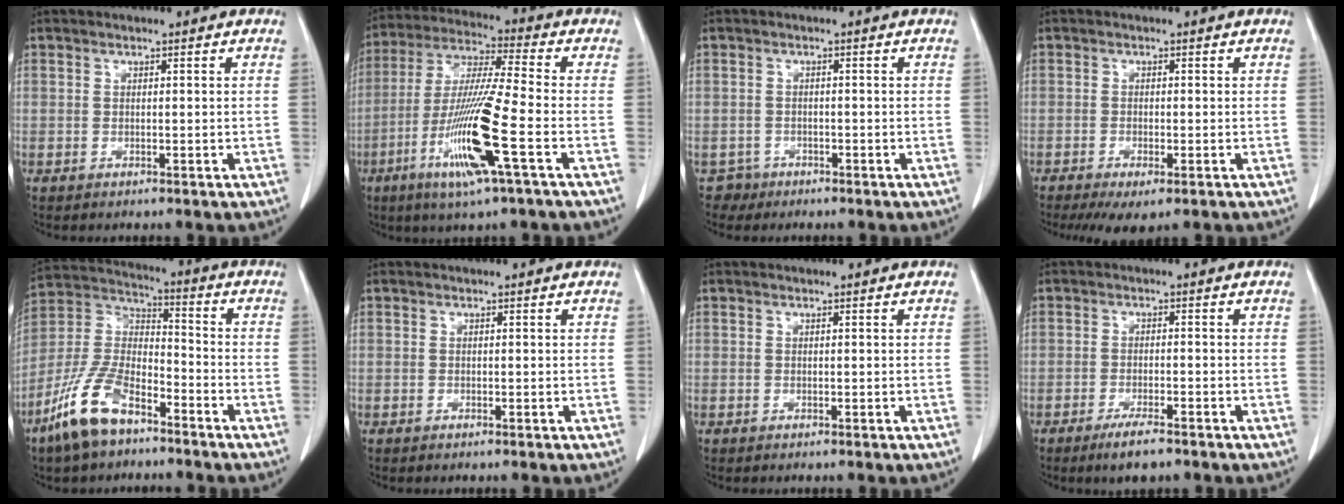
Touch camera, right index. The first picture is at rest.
{"total": 14.9, "force": [-5.4, -0.4, 13.9], "torque": [-0.286, -0.022, -0.107]}
{"total": 2.1, "force": [-1.3, 1.6, -0.6], "torque": [0.007, 0.009, -0.025]}
{"total": 4.8, "force": [-3.1, 1.3, 3.5], "torque": [-0.058, -0.013, -0.044]}
{"total": 12.9, "force": [-8.6, 5.2, 8.0], "torque": [-0.181, 0.001, -0.170]}
{"total": 0.0}
{"total": 0.0}
{"total": 4.4, "force": [-3.2, 0.7, 3.0], "torque": [-0.055, -0.007, -0.053]}